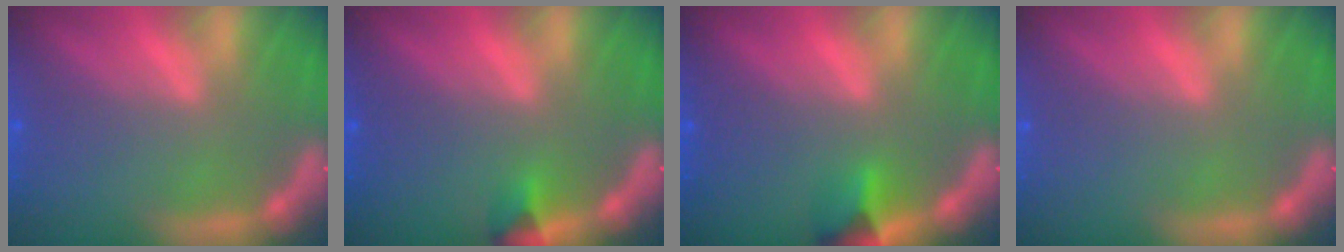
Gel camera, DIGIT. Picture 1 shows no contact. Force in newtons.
{"total": 1.4}
{"total": 2.4}
{"total": 0.0}